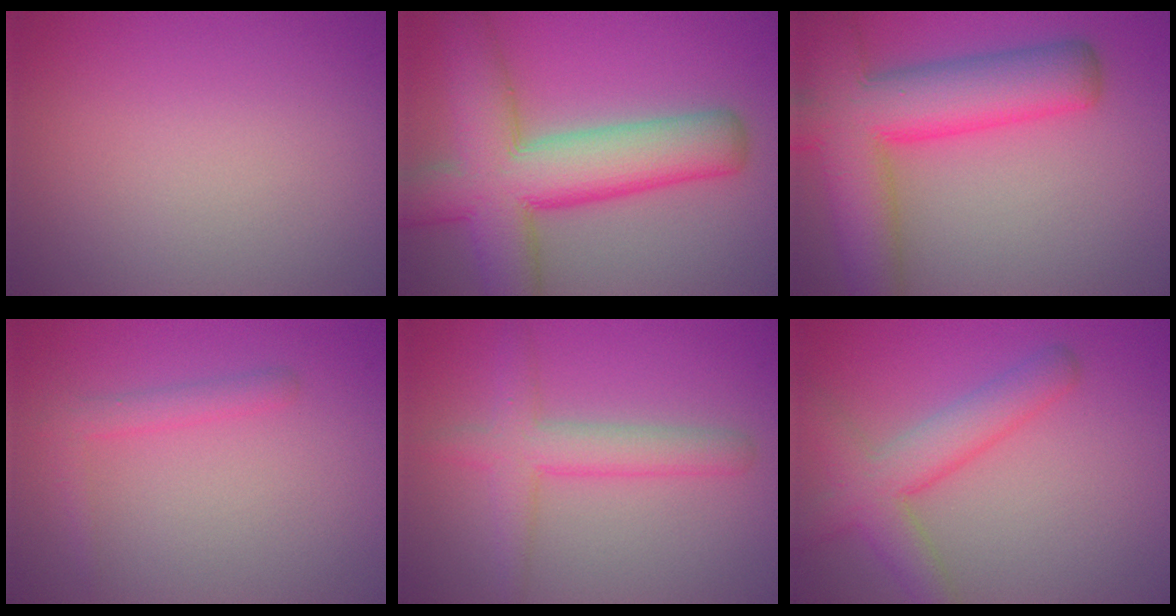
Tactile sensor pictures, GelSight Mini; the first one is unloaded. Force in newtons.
{"total": 10.9, "press": 10.9, "slide": 0.6}
{"total": 10.7, "press": 10.7, "slide": 0.6}
{"total": 1.7, "press": 1.7, "slide": 0.1}
{"total": 3.7, "press": 3.7, "slide": 0.1}
{"total": 4.9, "press": 4.9, "slide": 0.3}